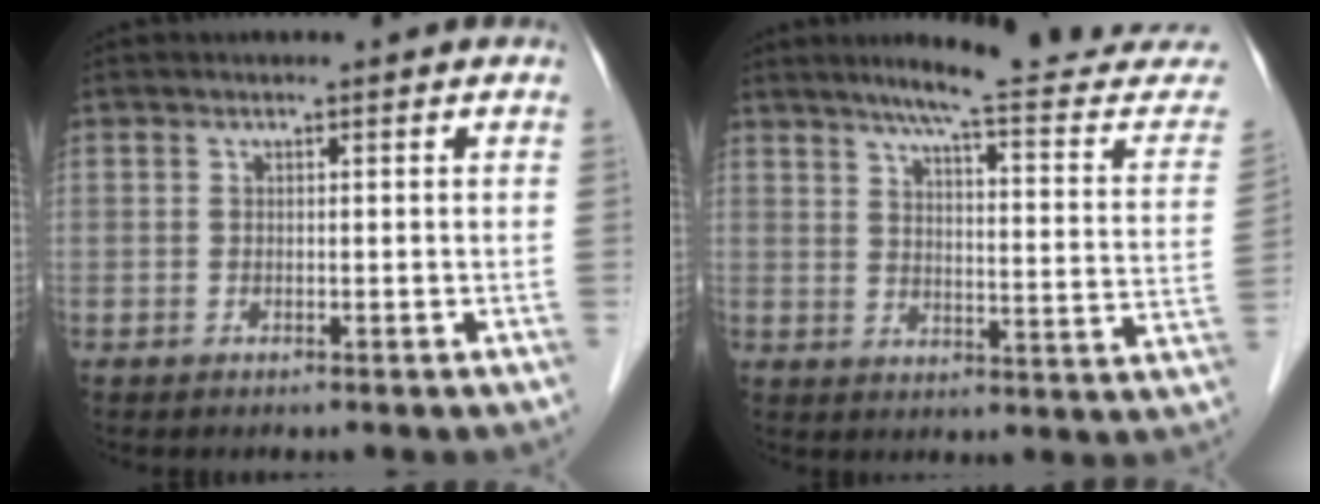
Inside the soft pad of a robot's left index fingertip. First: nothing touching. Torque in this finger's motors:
{"motor_torque": [-0.20, -0.24, 0.04, 0.04]}